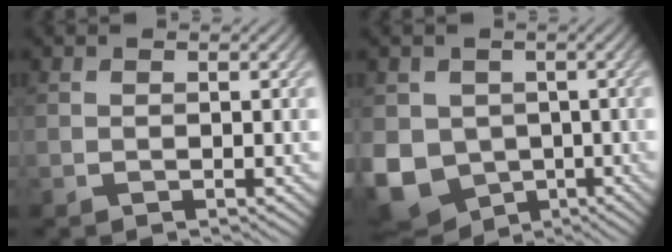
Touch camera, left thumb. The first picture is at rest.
{"total": 9.2, "force": [-1.5, 7.7, 4.7], "torque": [-0.132, -0.033, -0.026]}